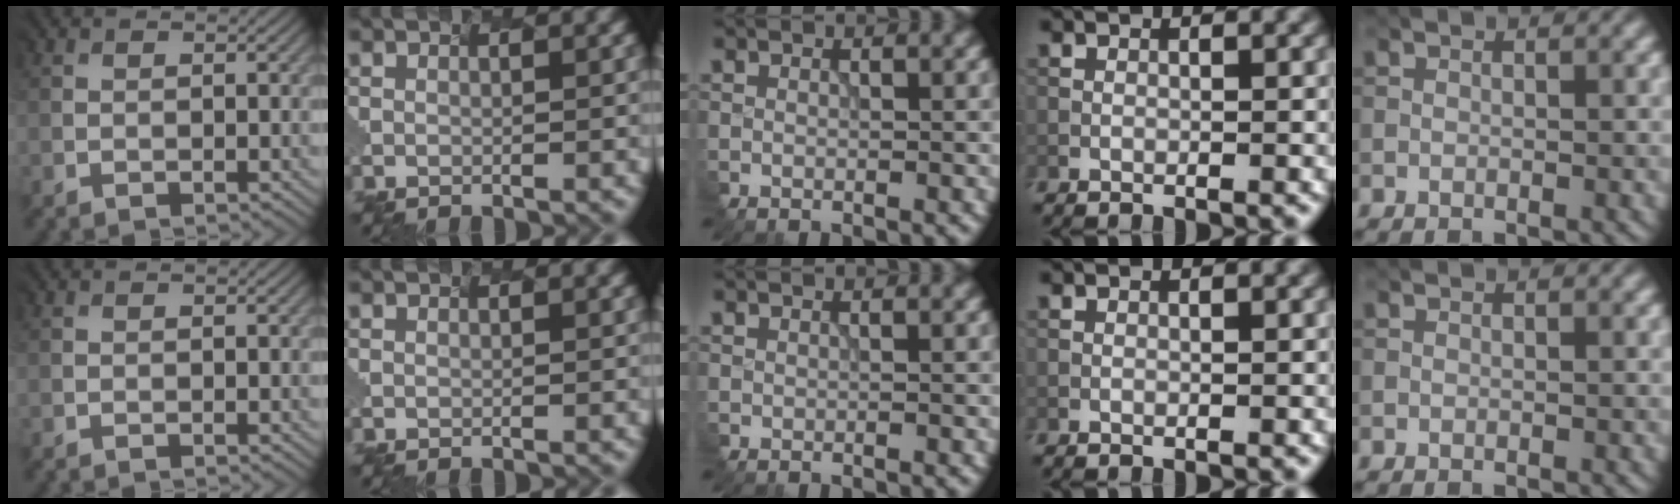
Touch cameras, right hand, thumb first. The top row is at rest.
{}